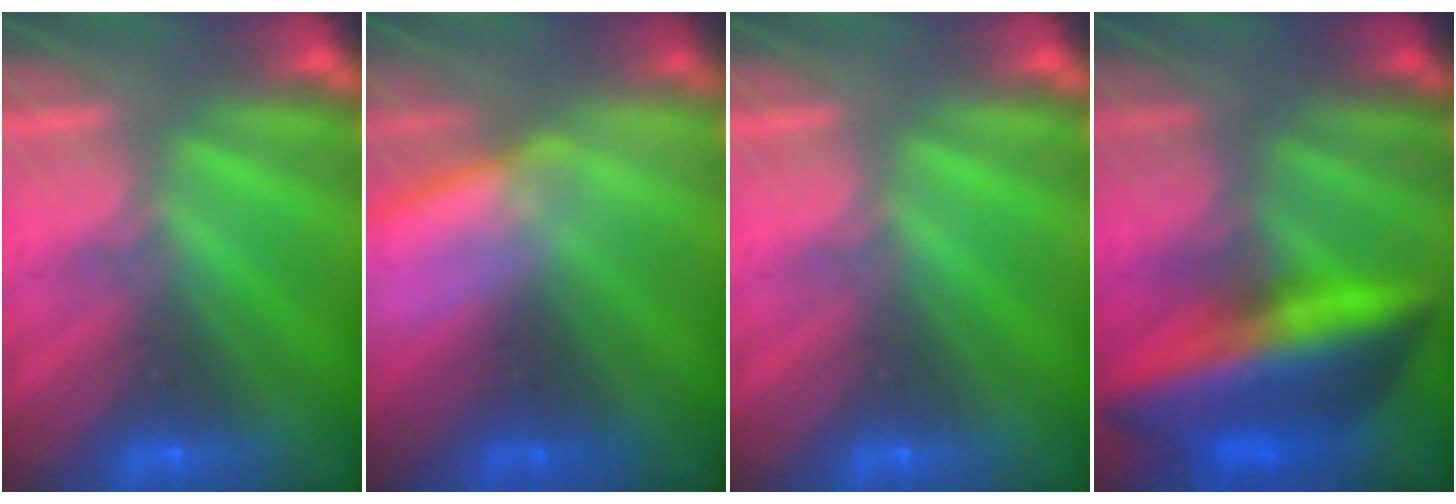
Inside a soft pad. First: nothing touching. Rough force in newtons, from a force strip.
{"total": 2.9}
{"total": 0.0}
{"total": 6.1}